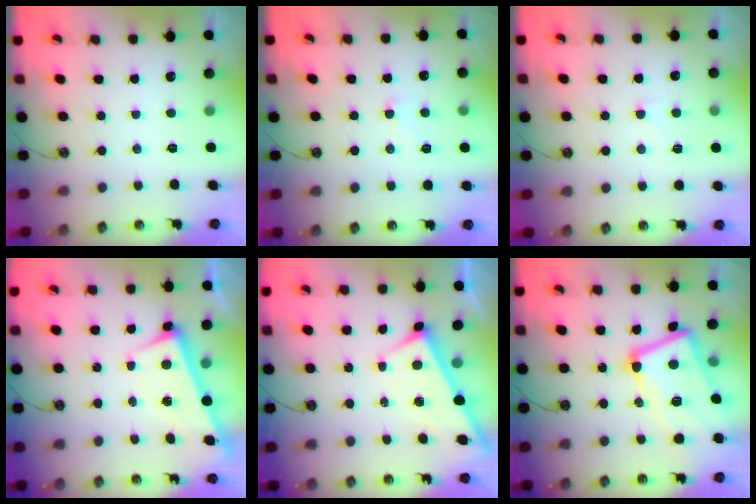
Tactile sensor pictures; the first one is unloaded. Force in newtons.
{"total": 0.6, "press": 0.3, "slide": 0.5}
{"total": 2.9, "press": 2.7, "slide": 0.9}
{"total": 2.9, "press": 2.9, "slide": 0.4}
{"total": 2.8, "press": 2.8, "slide": 0.3}
{"total": 12.3, "press": 12.1, "slide": 1.6}